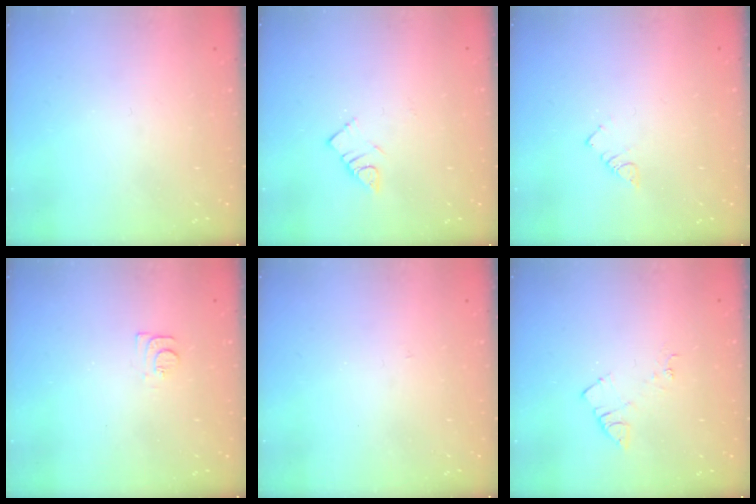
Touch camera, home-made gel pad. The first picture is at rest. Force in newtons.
{"total": 3.8, "press": 3.7, "slide": 0.5}
{"total": 3.4, "press": 3.4, "slide": 0.5}
{"total": 6.2, "press": 6.1, "slide": 0.6}
{"total": 2.7, "press": 2.7, "slide": 0.3}
{"total": 6.2, "press": 6.2, "slide": 0.6}